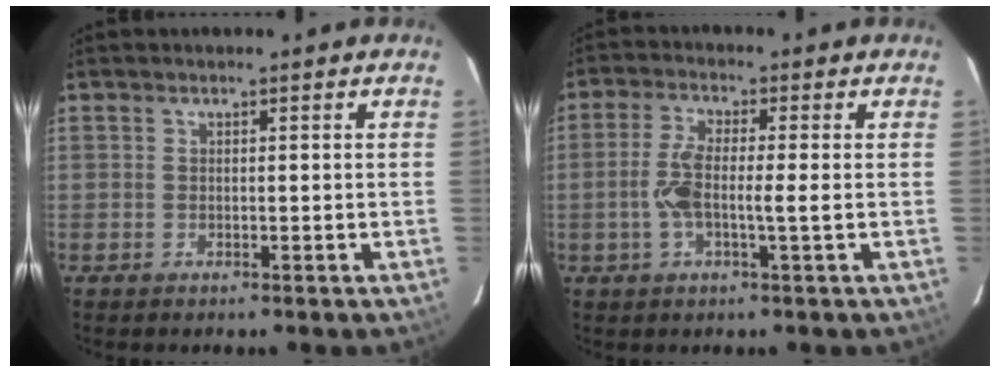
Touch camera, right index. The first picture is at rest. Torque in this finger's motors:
{"motor_torque": [0.94, -0.05, 0.54, 0.14]}